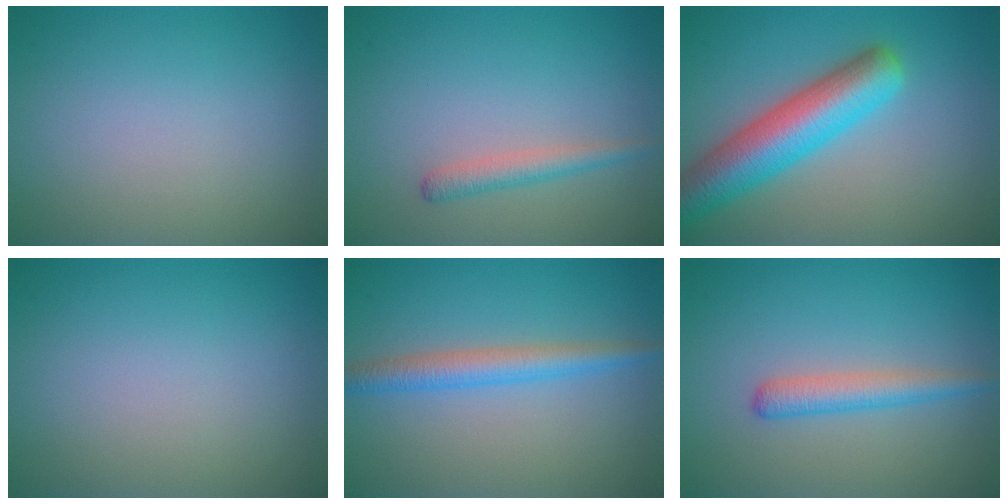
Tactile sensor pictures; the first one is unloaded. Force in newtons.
{"total": 1.7, "press": 1.7, "slide": 0.1}
{"total": 7.5, "press": 7.5, "slide": 0.4}
{"total": 0.0}
{"total": 3.0, "press": 3.0, "slide": 0.1}
{"total": 2.5, "press": 2.5, "slide": 0.1}